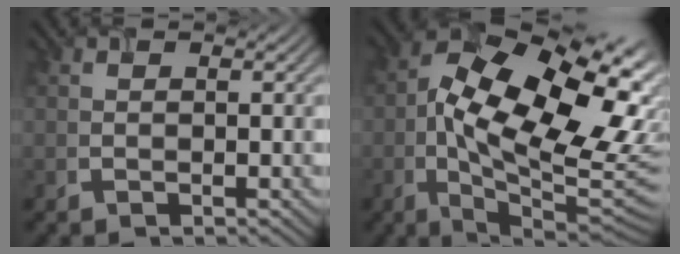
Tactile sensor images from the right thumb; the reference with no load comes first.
{"total": 17.4, "force": [0.3, 9.1, 14.8], "torque": [-0.260, -0.011, 0.010]}